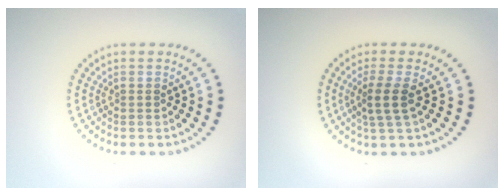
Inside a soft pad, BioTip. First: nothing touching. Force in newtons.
{"total": 2.2, "press": 1.8, "slide": 1.3}